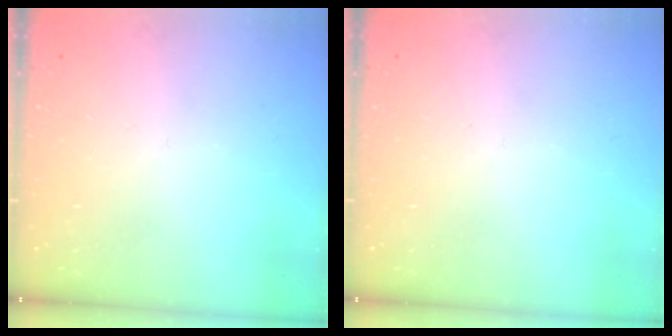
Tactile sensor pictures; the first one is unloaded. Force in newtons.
{"total": 0.0}